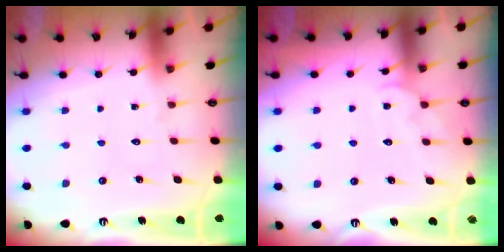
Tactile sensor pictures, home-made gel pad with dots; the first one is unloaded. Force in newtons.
{"total": 4.2, "press": 4.2, "slide": 0.4}